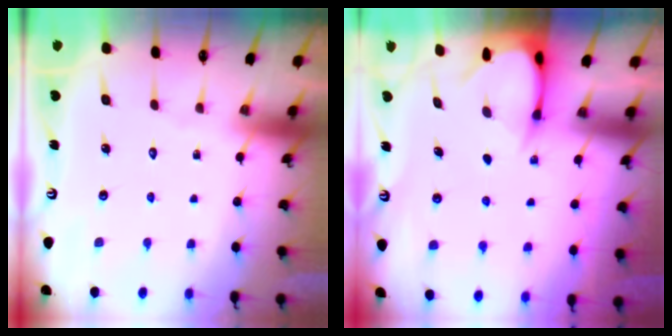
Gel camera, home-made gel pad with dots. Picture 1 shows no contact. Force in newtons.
{"total": 3.6, "press": 3.6, "slide": 0.3}